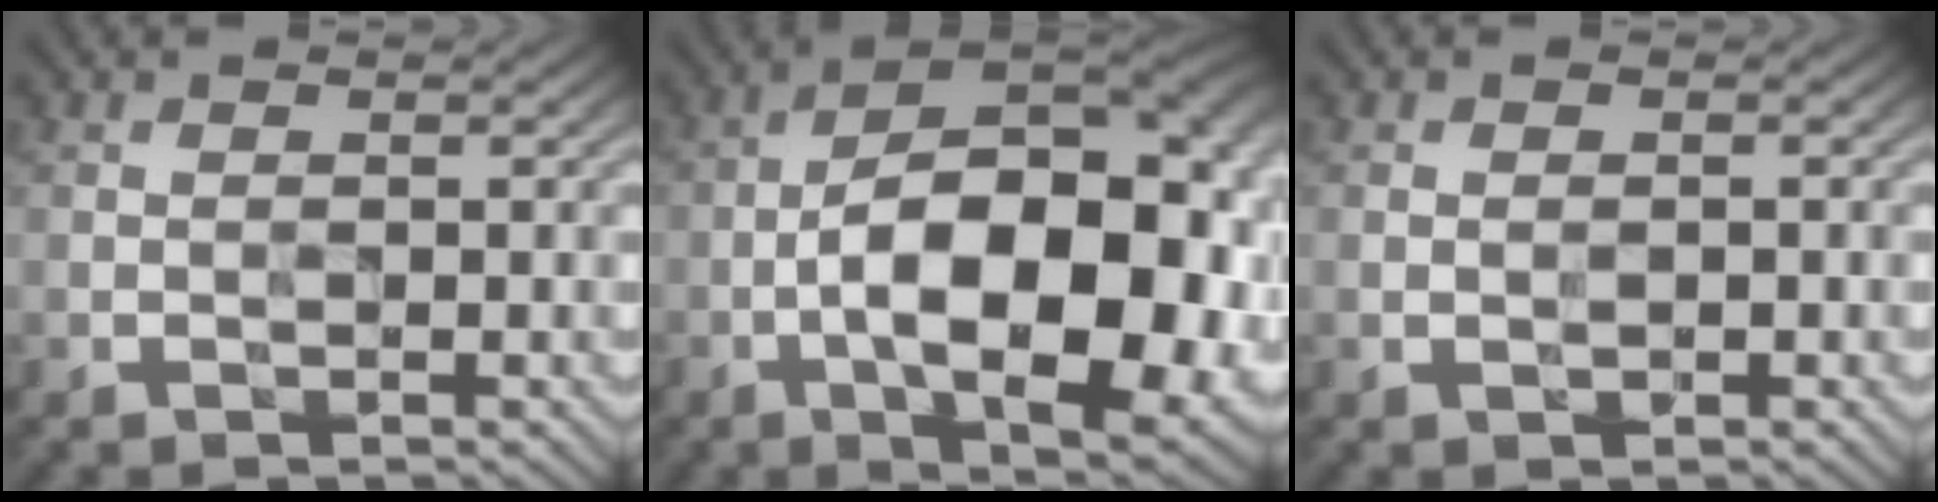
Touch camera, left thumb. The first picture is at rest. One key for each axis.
{"total": 19.8, "fx": -3.9, "fy": 9.0, "fz": 17.2, "tx": -0.249, "ty": 0.000, "tz": -0.058}
{"total": 0.7, "fx": -0.1, "fy": 0.4, "fz": 0.6, "tx": -0.009, "ty": 0.000, "tz": -0.002}